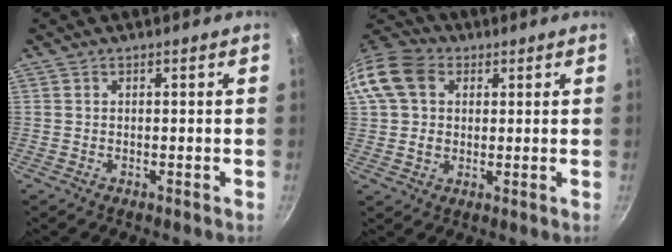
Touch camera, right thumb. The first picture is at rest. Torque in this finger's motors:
{"motor_torque": [-0.69, 0.82, 0.53, -0.52, 0.10]}